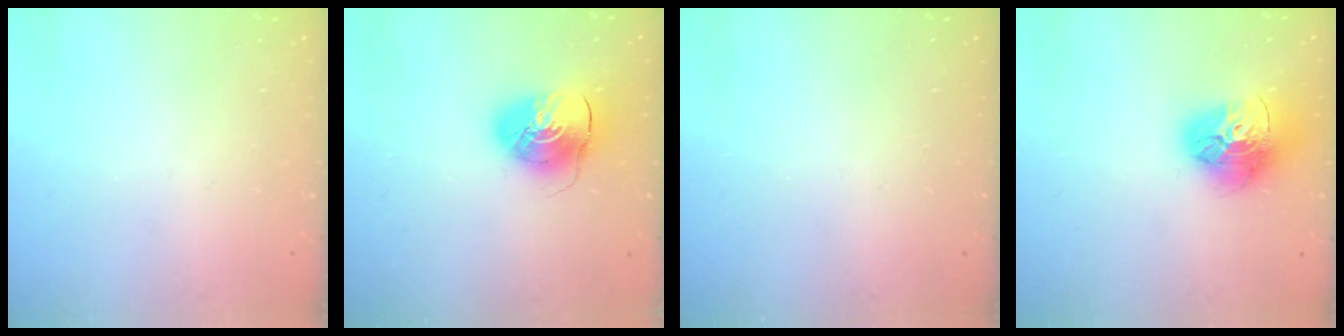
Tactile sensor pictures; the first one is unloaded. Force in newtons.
{"total": 9.4, "press": 9.3, "slide": 1.3}
{"total": 0.0}
{"total": 18.0, "press": 17.9, "slide": 1.8}